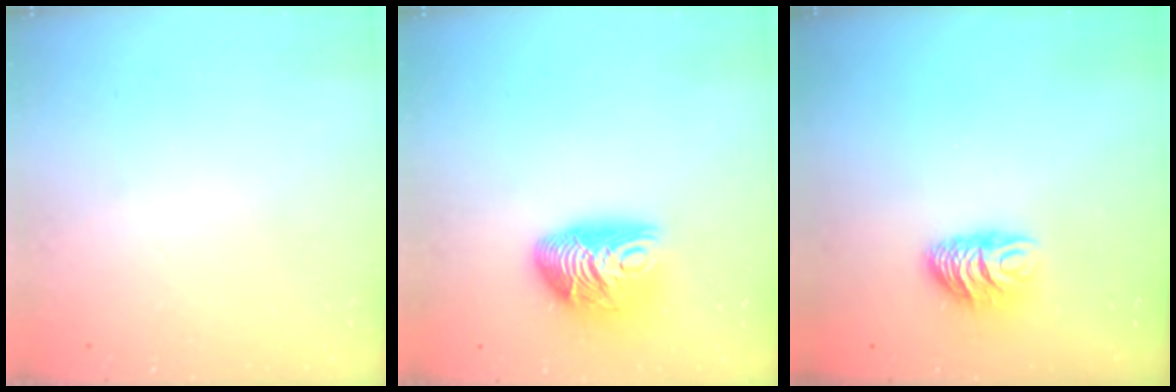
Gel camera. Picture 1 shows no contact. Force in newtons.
{"total": 12.4, "press": 12.4, "slide": 1.0}
{"total": 7.9, "press": 7.9, "slide": 0.7}